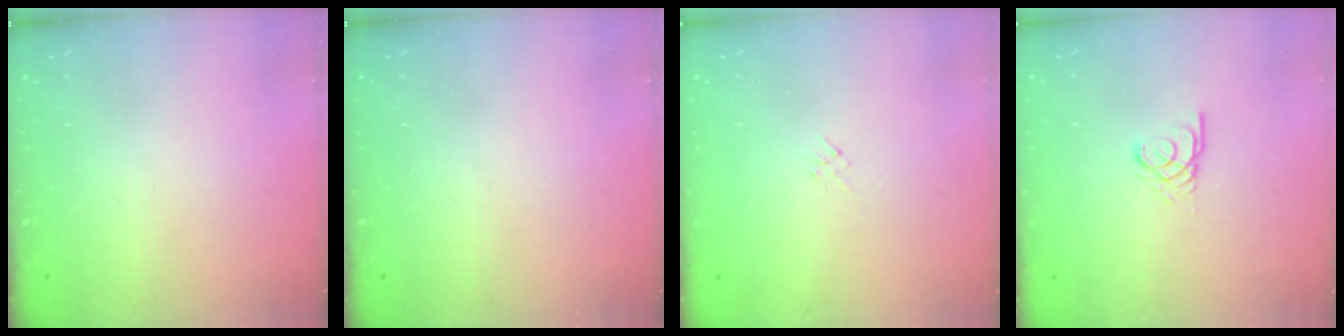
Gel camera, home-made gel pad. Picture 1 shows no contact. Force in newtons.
{"total": 0.0}
{"total": 1.8, "press": 1.8, "slide": 0.5}
{"total": 2.6, "press": 2.6, "slide": 0.1}